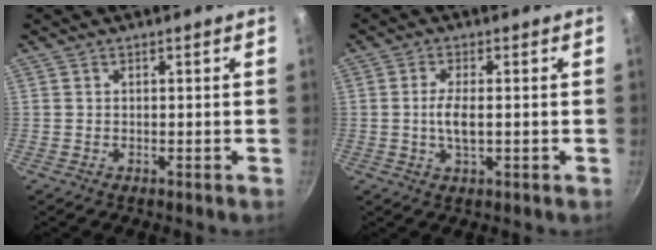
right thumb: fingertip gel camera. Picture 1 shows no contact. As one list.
[{"total": 4.5, "force": [-0.3, 1.6, 4.2], "torque": [-0.089, 0.000, -0.009]}]